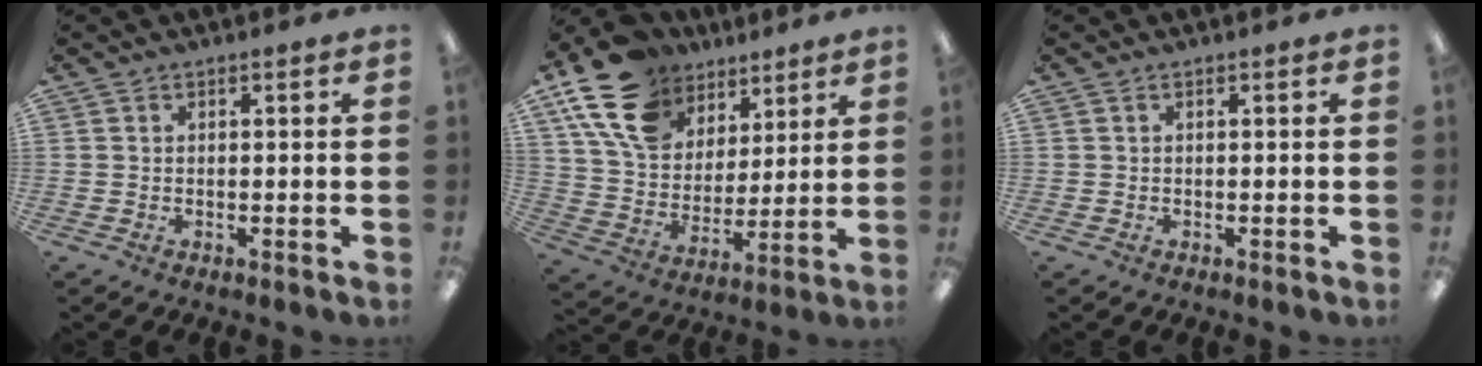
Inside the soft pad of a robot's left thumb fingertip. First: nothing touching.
{"total": 19.7, "force": [11.3, 13.1, 9.4], "torque": [-0.182, -0.041, 0.213]}
{"total": 0.0}